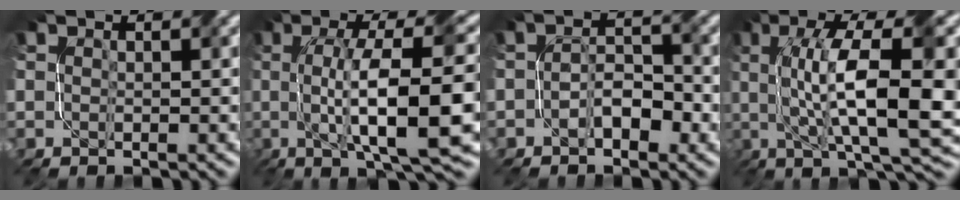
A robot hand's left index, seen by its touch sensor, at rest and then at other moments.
{"total": 11.8, "force": [-0.5, 2.8, 11.5], "torque": [-0.172, 0.007, -0.005]}
{"total": 2.9, "force": [-1.4, 1.6, 2.0], "torque": [-0.033, 0.009, -0.023]}
{"total": 13.3, "force": [1.3, 3.7, 12.7], "torque": [-0.198, 0.005, 0.024]}